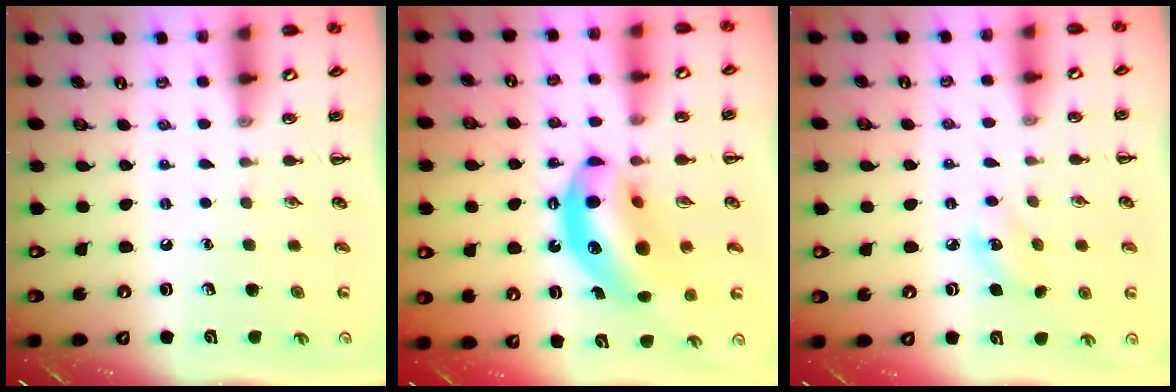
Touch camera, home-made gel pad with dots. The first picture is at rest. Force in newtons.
{"total": 15.4, "press": 14.9, "slide": 3.9}
{"total": 6.1, "press": 6.0, "slide": 1.4}